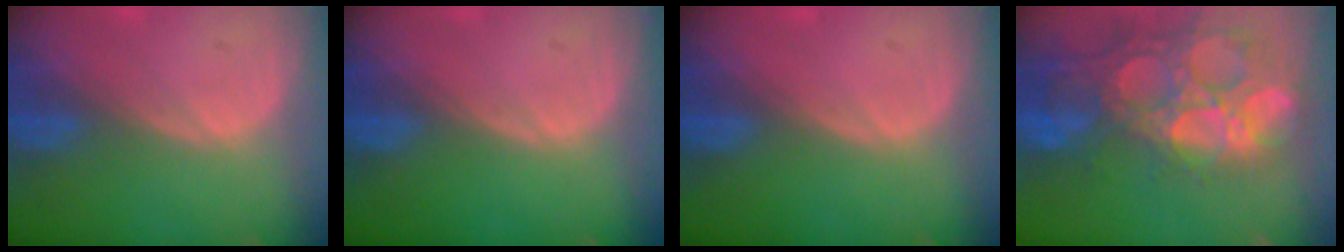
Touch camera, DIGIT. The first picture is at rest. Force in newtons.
{"total": 0.0}
{"total": 0.0}
{"total": 15.1, "press": 12.5, "slide": 8.5}